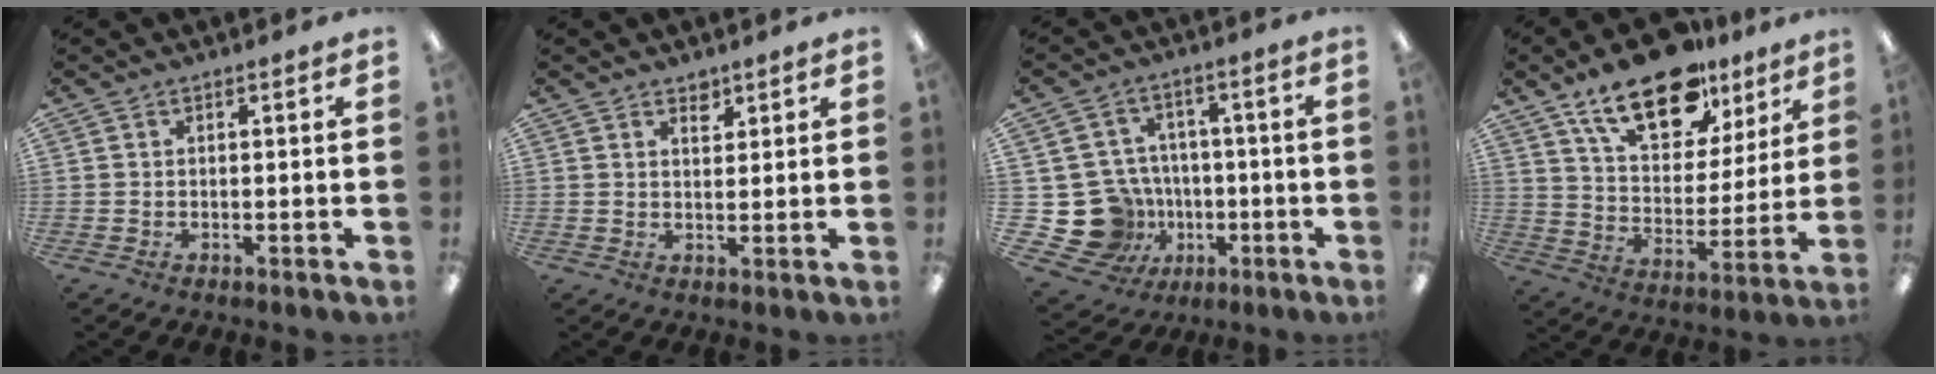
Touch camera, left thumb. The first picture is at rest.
{"total": 2.6, "force": [2.1, 1.3, 0.9], "torque": [0.003, -0.015, 0.034]}
{"total": 14.5, "force": [-3.2, 13.4, 4.4], "torque": [-0.108, 0.020, -0.032]}
{"total": 20.8, "force": [14.0, 10.3, 11.5], "torque": [-0.182, -0.072, 0.240]}